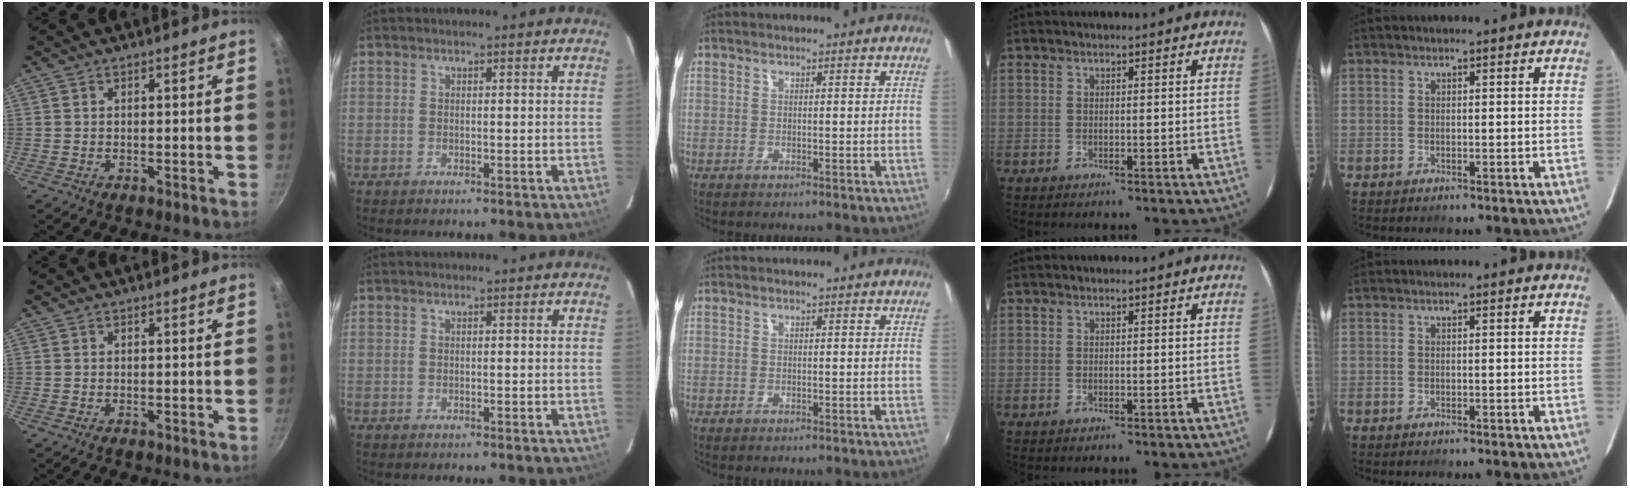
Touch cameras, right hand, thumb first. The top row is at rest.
{}